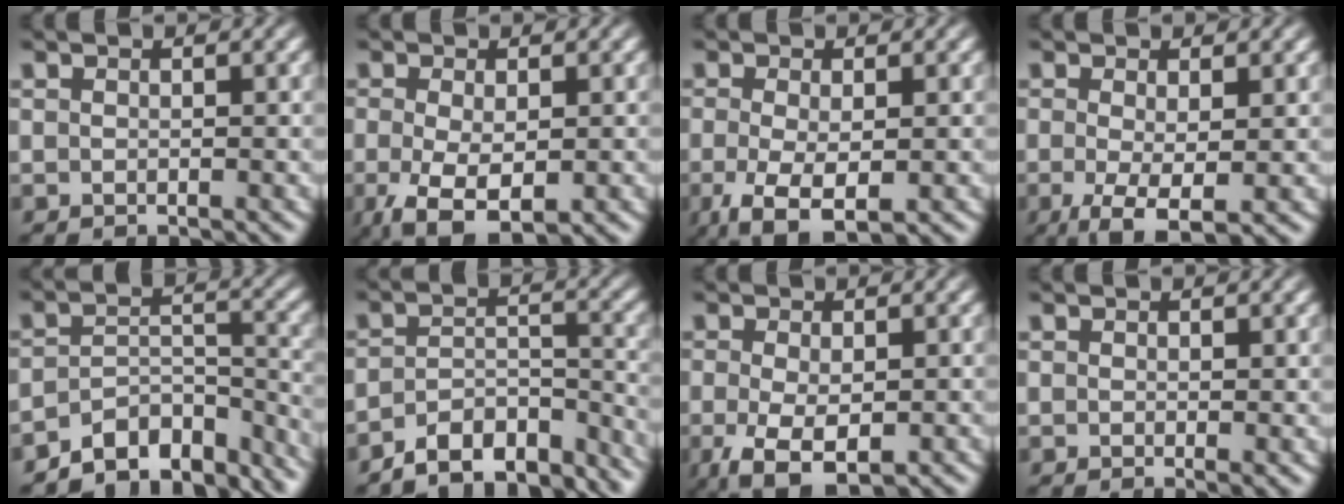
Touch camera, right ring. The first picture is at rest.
{"total": 7.8, "force": [-4.2, 4.2, 5.0], "torque": [-0.125, -0.066, -0.036]}
{"total": 7.1, "force": [-3.9, 3.4, 4.9], "torque": [-0.120, -0.060, -0.032]}
{"total": 5.2, "force": [-3.0, 2.0, 3.8], "torque": [-0.087, -0.049, -0.026]}
{"total": 10.5, "force": [-8.4, 4.6, 4.5], "torque": [-0.069, -0.037, -0.118]}
{"total": 9.4, "force": [-8.1, 3.5, 3.4], "torque": [-0.051, -0.032, -0.119]}
{"total": 7.6, "force": [-4.1, 4.1, 4.9], "torque": [-0.120, -0.064, -0.034]}
{"total": 0.7, "force": [0.1, 0.0, 0.7], "torque": [-0.005, -0.004, 0.003]}